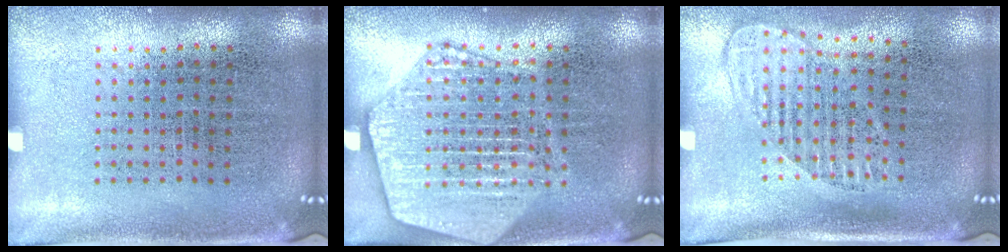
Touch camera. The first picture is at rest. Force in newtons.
{"total": 3.9, "press": 3.9, "slide": 0.6}
{"total": 1.4, "press": 1.2, "slide": 0.7}